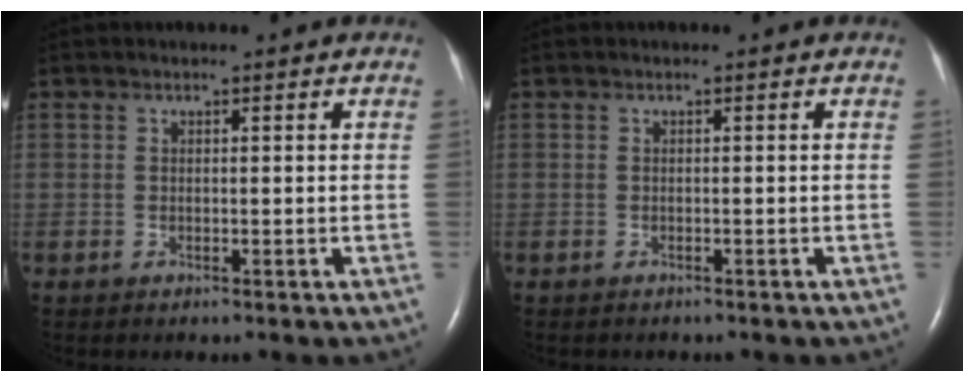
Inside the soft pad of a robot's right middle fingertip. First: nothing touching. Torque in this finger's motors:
{"motor_torque": [-0.21, -0.15, -0.07, -0.01]}